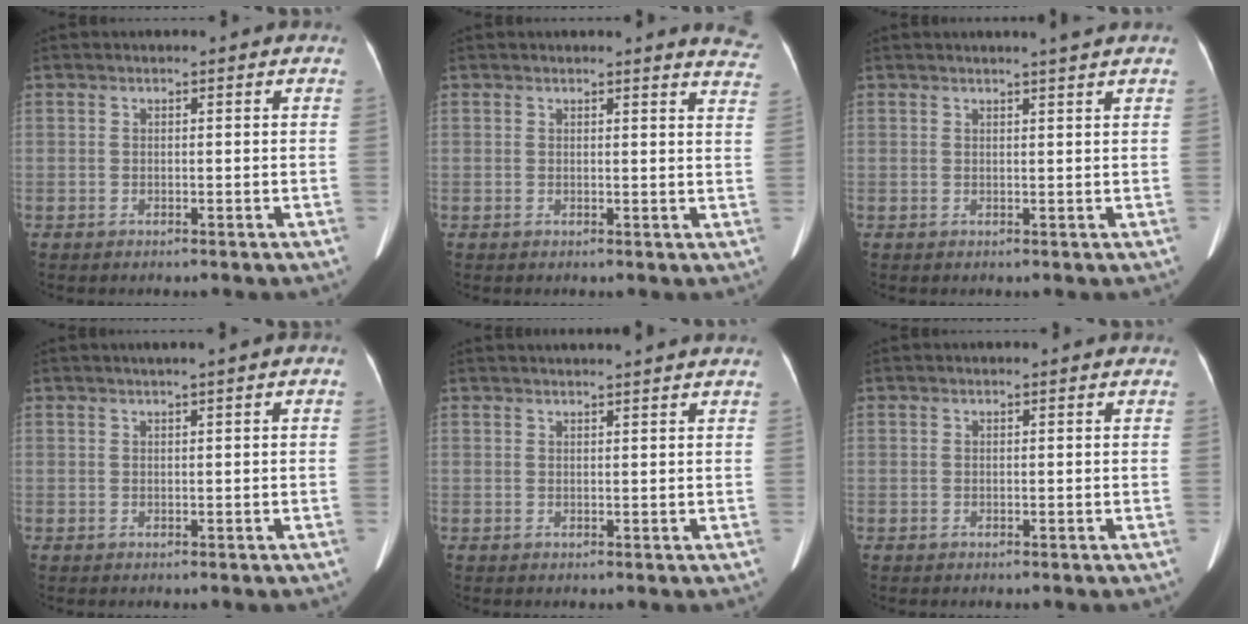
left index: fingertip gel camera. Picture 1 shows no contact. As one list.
[{"total": 5.7, "force": [5.6, 0.3, 1.3], "torque": [-0.001, -0.033, 0.027]}, {"total": 2.5, "force": [2.1, -0.8, 1.0], "torque": [-0.019, -0.003, 0.029]}, {"total": 1.5, "force": [0.5, 0.0, 1.4], "torque": [-0.024, 0.008, 0.011]}, {"total": 4.4, "force": [4.0, -0.9, 1.6], "torque": [-0.015, 0.019, 0.048]}, {"total": 0.0}]